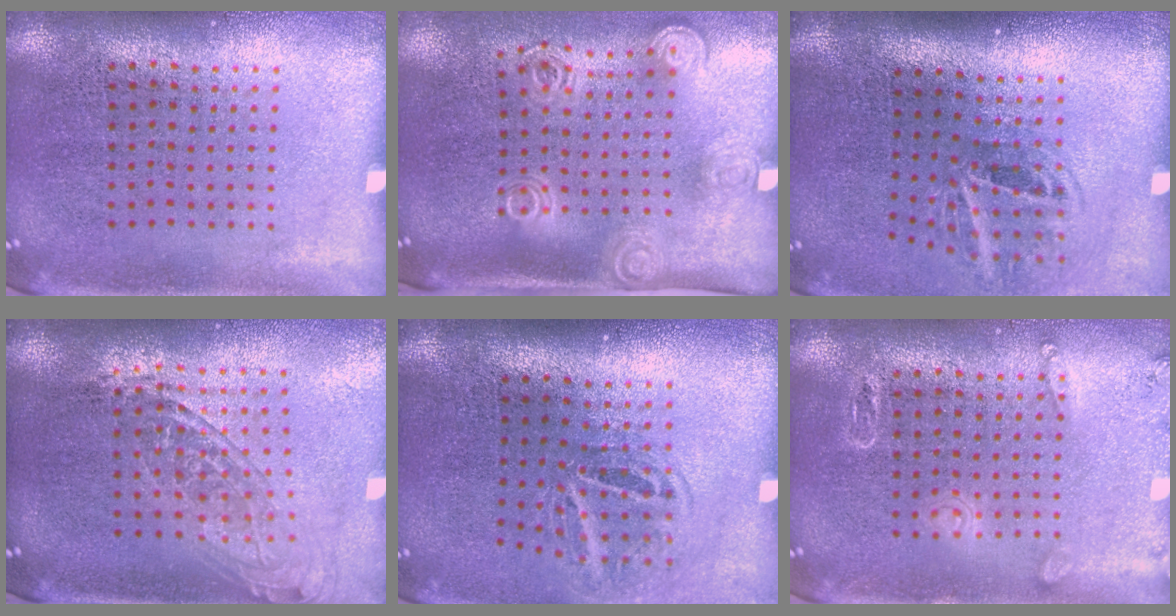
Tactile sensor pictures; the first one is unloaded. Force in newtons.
{"total": 2.0, "press": 1.5, "slide": 1.3}
{"total": 2.0, "press": 1.2, "slide": 1.5}
{"total": 1.6, "press": 1.3, "slide": 1.0}
{"total": 1.8, "press": 1.2, "slide": 1.3}
{"total": 1.8, "press": 1.8, "slide": 0.2}